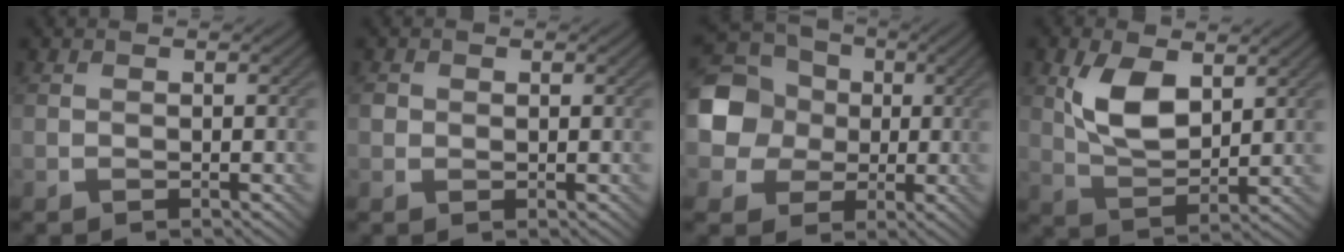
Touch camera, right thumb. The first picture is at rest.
{"total": 1.1, "force": [0.2, 1.0, 0.3], "torque": [-0.008, -0.002, 0.003]}
{"total": 10.2, "force": [0.3, 9.3, 4.3], "torque": [-0.121, 0.003, -0.015]}
{"total": 7.5, "force": [2.7, 4.0, 5.7], "torque": [-0.121, -0.004, 0.056]}